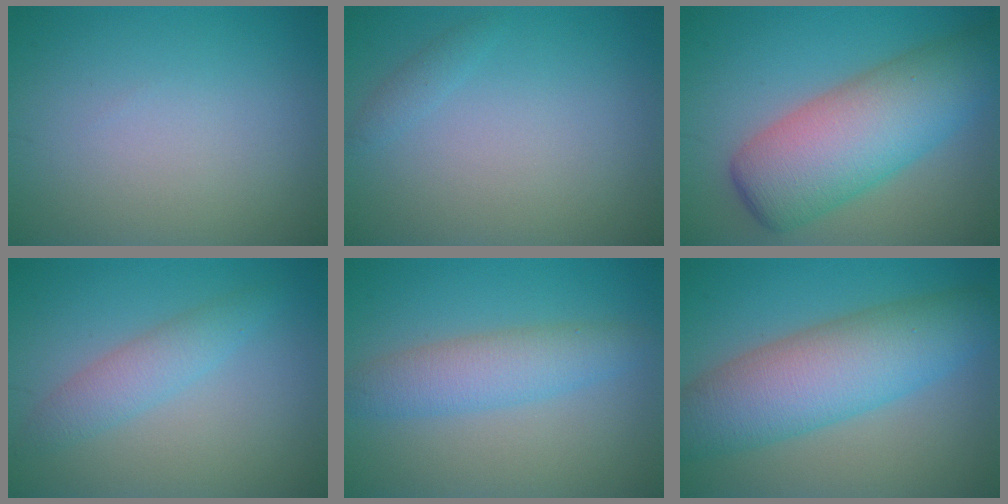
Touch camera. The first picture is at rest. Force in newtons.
{"total": 0.8, "press": 0.8, "slide": 0.0}
{"total": 9.4, "press": 9.4, "slide": 0.3}
{"total": 2.7, "press": 2.7, "slide": 0.1}
{"total": 3.9, "press": 3.9, "slide": 0.0}
{"total": 8.7, "press": 8.7, "slide": 0.2}